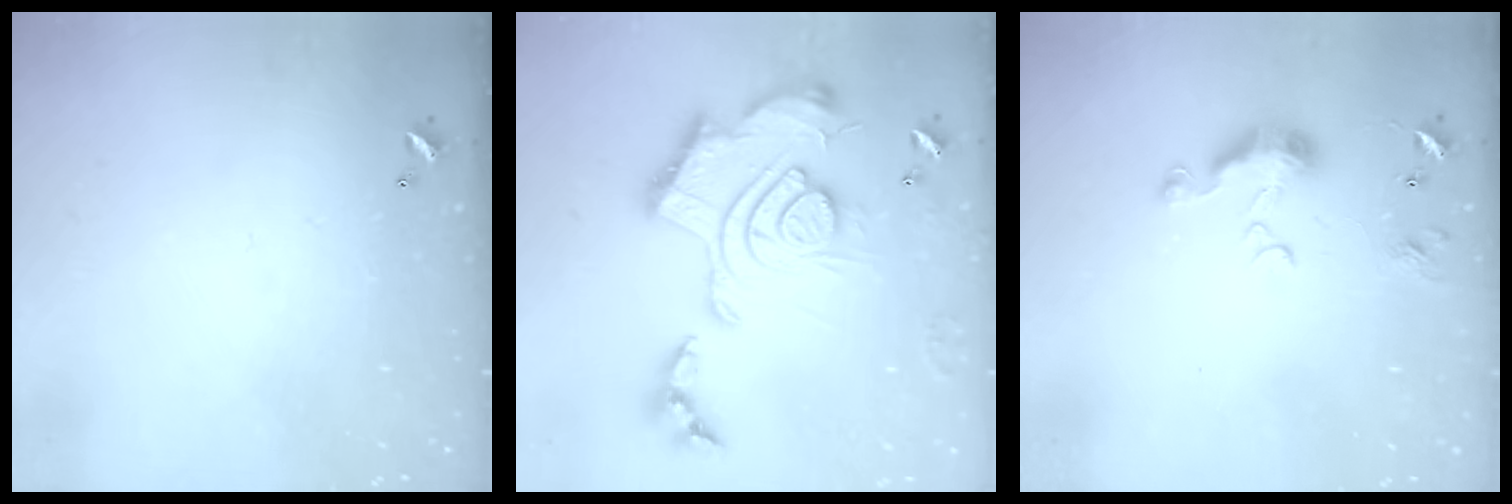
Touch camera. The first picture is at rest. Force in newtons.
{"total": 2.5, "press": 1.9, "slide": 1.7}
{"total": 6.6, "press": 6.5, "slide": 1.0}